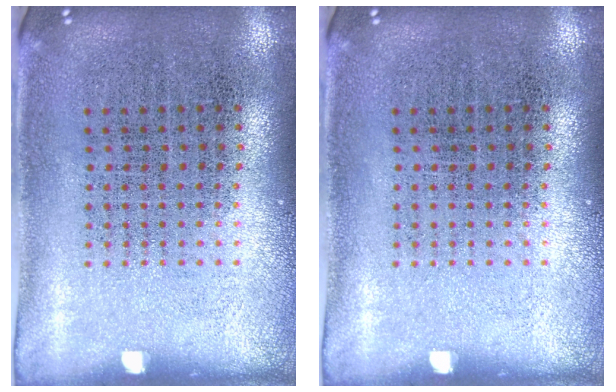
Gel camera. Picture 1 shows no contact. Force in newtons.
{"total": 0.0}